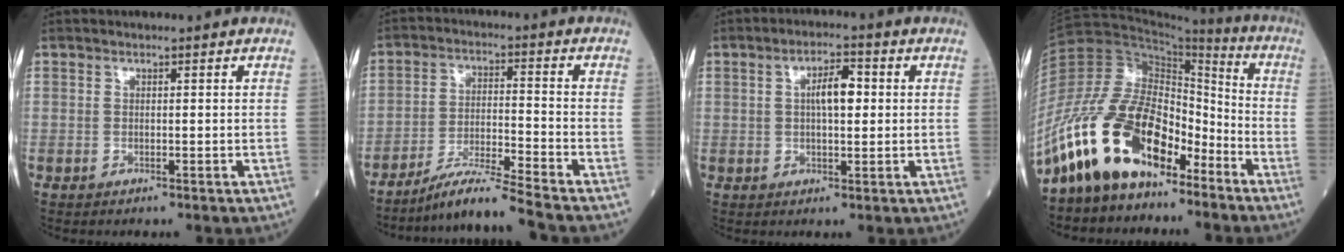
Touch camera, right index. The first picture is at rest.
{"total": 8.6, "force": [-7.6, -2.0, 3.5], "torque": [-0.062, -0.018, -0.141]}
{"total": 5.1, "force": [0.8, 1.7, 4.8], "torque": [-0.082, 0.011, 0.012]}
{"total": 17.2, "force": [-11.6, 7.6, 10.1], "torque": [-0.215, 0.026, -0.220]}